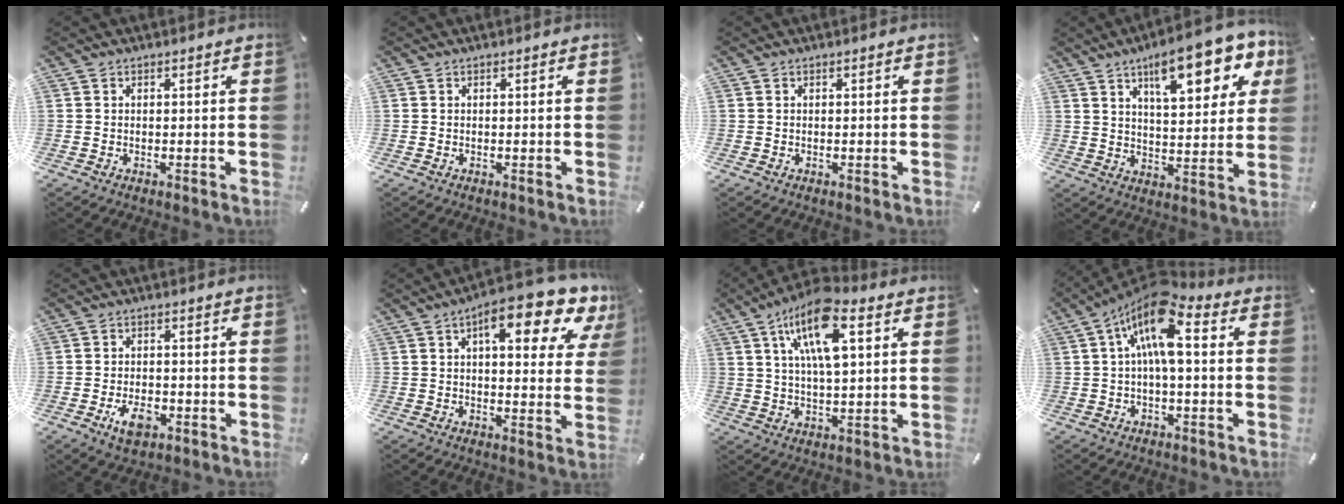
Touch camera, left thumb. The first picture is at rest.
{"total": 0.0}
{"total": 0.0}
{"total": 17.5, "force": [9.8, 7.0, 12.8], "torque": [-0.175, -0.044, 0.154]}
{"total": 5.8, "force": [-2.6, 3.5, 3.9], "torque": [-0.072, 0.006, -0.047]}
{"total": 14.3, "force": [8.1, 5.0, 10.6], "torque": [-0.145, -0.039, 0.127]}
{"total": 14.2, "force": [6.4, 5.3, 11.5], "torque": [-0.217, -0.009, 0.106]}
{"total": 13.4, "force": [3.4, 5.5, 11.7], "torque": [-0.212, -0.019, 0.056]}